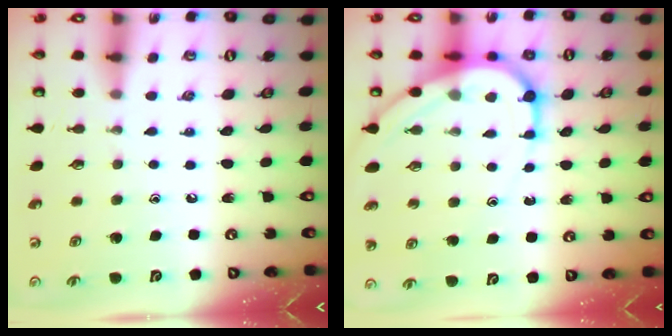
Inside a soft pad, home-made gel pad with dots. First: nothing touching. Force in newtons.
{"total": 10.9, "press": 10.8, "slide": 1.0}